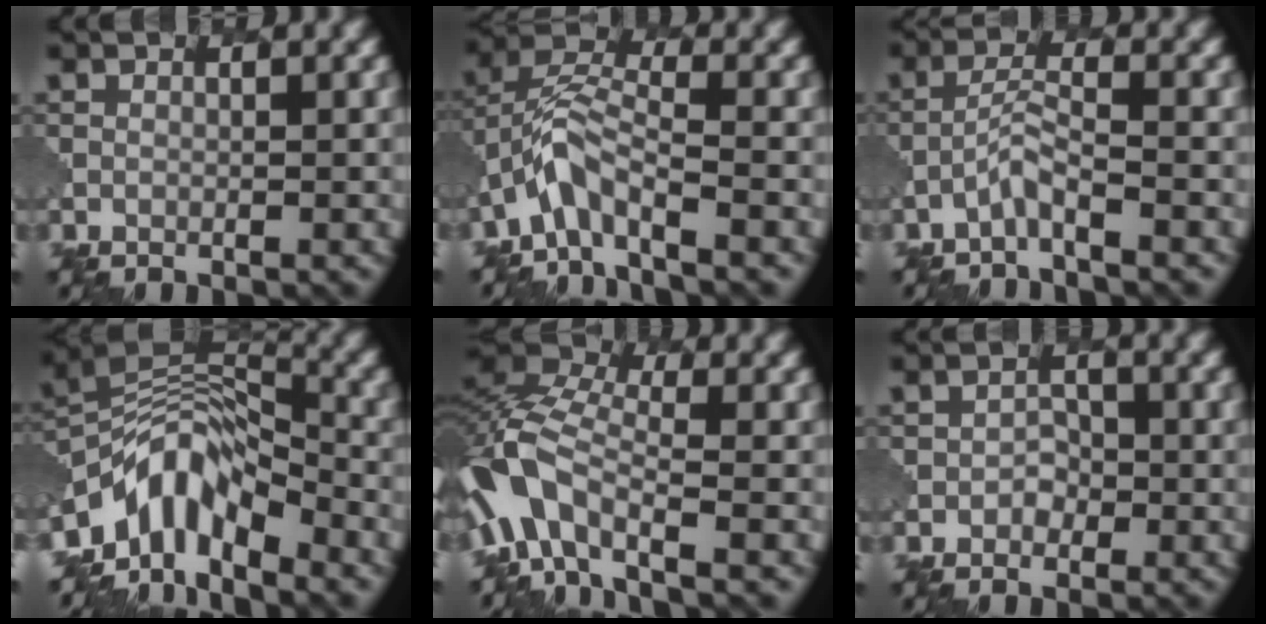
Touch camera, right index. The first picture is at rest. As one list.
[{"total": 4.3, "force": [-2.6, 1.3, 3.1], "torque": [-0.063, 0.008, -0.059]}, {"total": 2.0, "force": [-1.5, 0.0, 1.4], "torque": [-0.030, 0.008, -0.037]}, {"total": 7.7, "force": [-4.8, 3.7, 4.8], "torque": [-0.069, 0.006, -0.100]}, {"total": 9.5, "force": [-3.7, 4.5, 7.5], "torque": [-0.145, 0.010, -0.086]}, {"total": 1.2, "force": [-0.3, 1.0, 0.5], "torque": [-0.005, 0.004, -0.005]}]